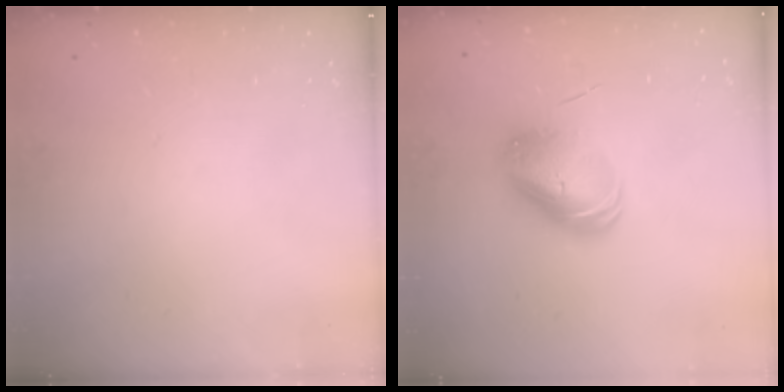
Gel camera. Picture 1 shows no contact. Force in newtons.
{"total": 9.7, "press": 9.6, "slide": 1.8}